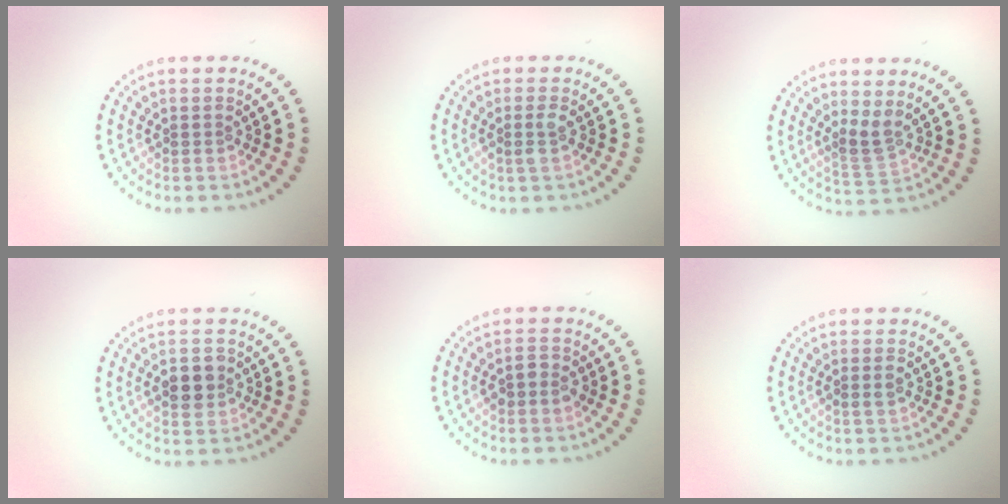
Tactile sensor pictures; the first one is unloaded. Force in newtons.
{"total": 1.2, "press": 1.1, "slide": 0.4}
{"total": 1.9, "press": 1.4, "slide": 1.3}
{"total": 2.9, "press": 2.9, "slide": 0.1}
{"total": 1.7, "press": 1.7, "slide": 0.3}
{"total": 0.9, "press": 0.8, "slide": 0.3}